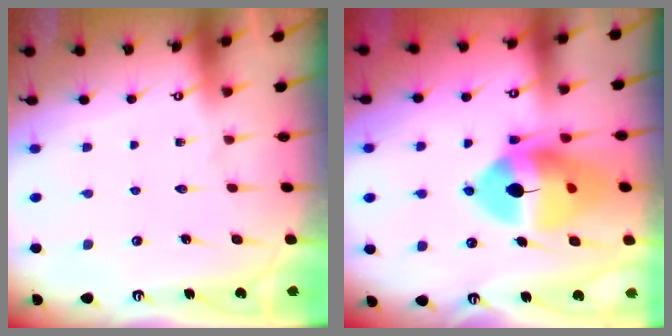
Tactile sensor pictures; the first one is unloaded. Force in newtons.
{"total": 15.9, "press": 15.8, "slide": 2.0}